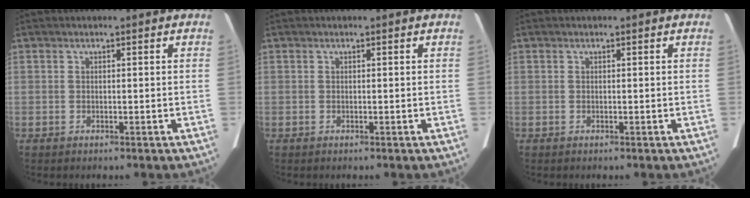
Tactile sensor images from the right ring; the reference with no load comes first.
{"total": 0.0}
{"total": 0.0}